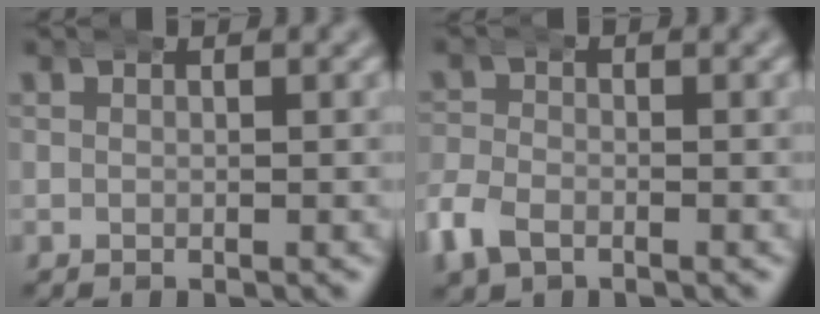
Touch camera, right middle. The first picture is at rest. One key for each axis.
{"total": 3.1, "fx": -1.6, "fy": 2.2, "fz": 1.5, "tx": -0.047, "ty": -0.007, "tz": -0.028}